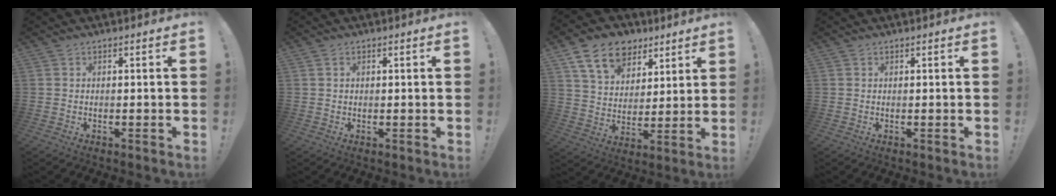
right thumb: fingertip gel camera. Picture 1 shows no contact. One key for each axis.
{"total": 1.2, "fx": 0.5, "fy": 0.9, "fz": 0.6, "tx": -0.009, "ty": 0.002, "tz": 0.007}
{"total": 15.4, "fx": 8.6, "fy": 10.6, "fz": 7.1, "tx": -0.110, "ty": -0.040, "tz": 0.161}
{"total": 0.0}